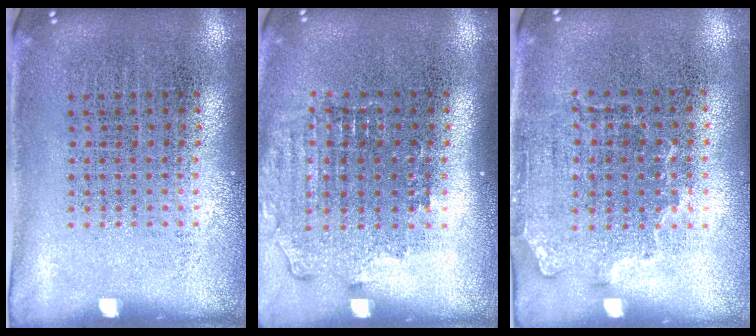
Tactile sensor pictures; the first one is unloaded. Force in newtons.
{"total": 1.6, "press": 1.4, "slide": 0.6}
{"total": 1.4, "press": 1.1, "slide": 0.8}